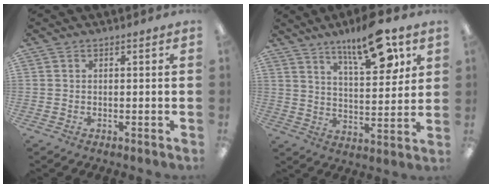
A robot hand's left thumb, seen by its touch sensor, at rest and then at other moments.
{"total": 15.1, "force": [9.9, 5.1, 10.2], "torque": [-0.145, -0.049, 0.160]}